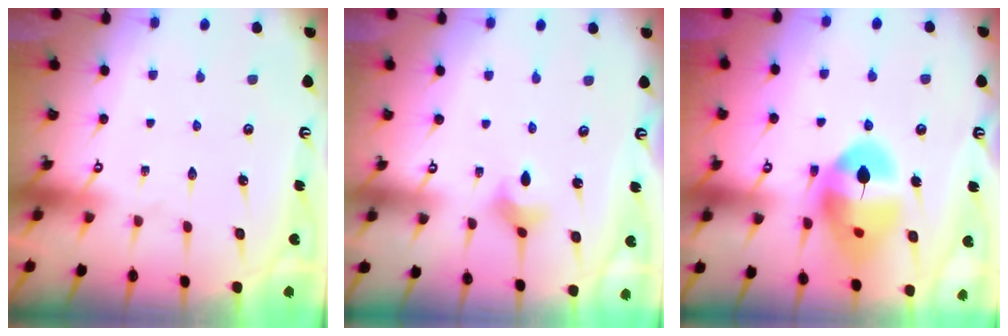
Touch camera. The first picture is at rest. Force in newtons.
{"total": 3.0, "press": 3.0, "slide": 0.3}
{"total": 14.5, "press": 14.5, "slide": 1.4}